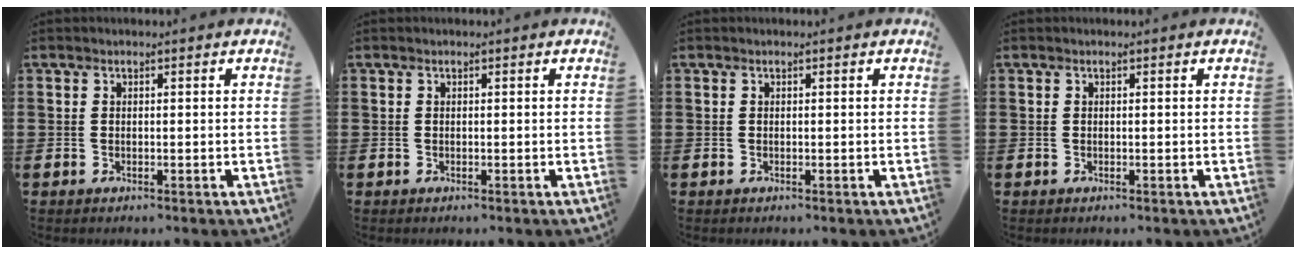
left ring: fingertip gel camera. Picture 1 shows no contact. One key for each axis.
{"total": 0.0}
{"total": 0.0}
{"total": 0.0}